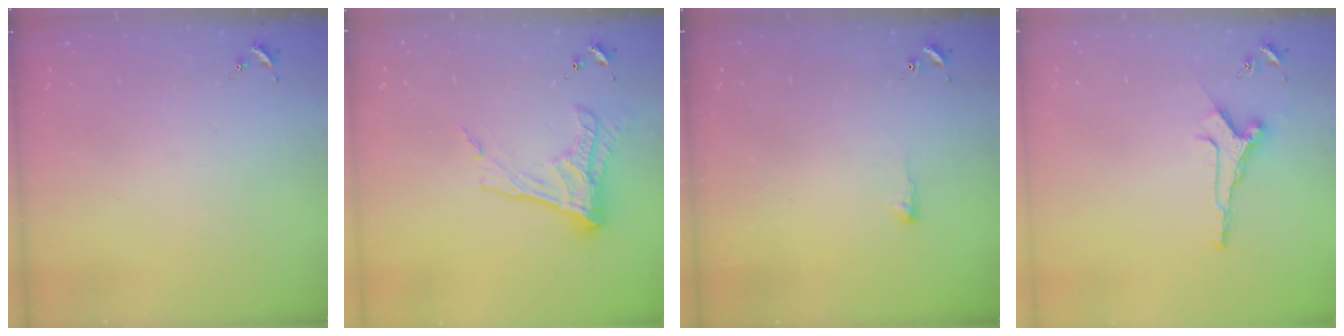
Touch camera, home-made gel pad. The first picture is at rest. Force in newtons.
{"total": 13.4, "press": 13.3, "slide": 0.9}
{"total": 3.9, "press": 3.8, "slide": 0.7}
{"total": 8.4, "press": 8.4, "slide": 0.7}